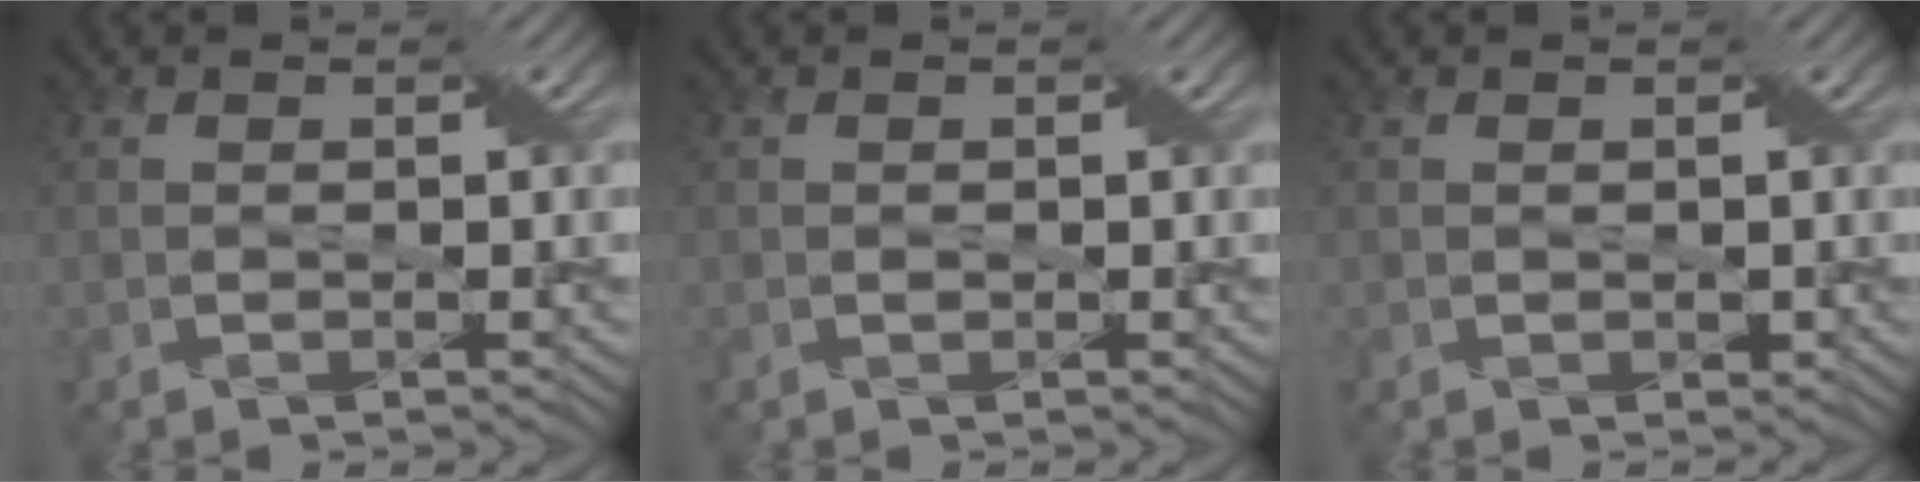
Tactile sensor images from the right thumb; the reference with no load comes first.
{"total": 0.5, "force": [0.0, 0.5, 0.2], "torque": [-0.004, -0.002, -0.002]}
{"total": 0.6, "force": [0.1, 0.6, 0.2], "torque": [-0.006, -0.003, 0.004]}